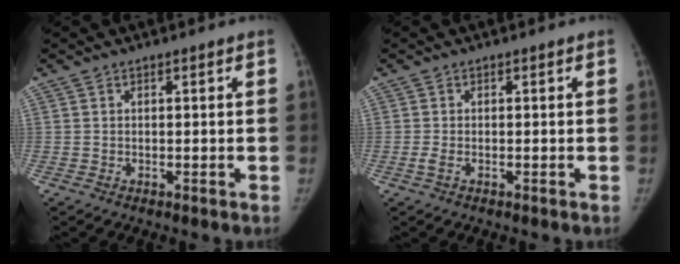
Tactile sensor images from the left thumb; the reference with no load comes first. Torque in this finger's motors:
{"motor_torque": [-0.05, 0.02, 0.36, -0.22, 0.00]}